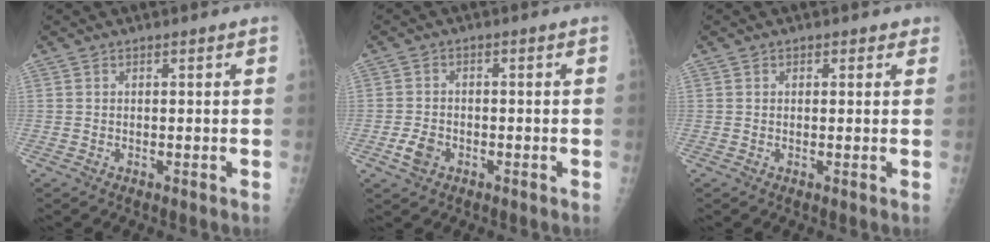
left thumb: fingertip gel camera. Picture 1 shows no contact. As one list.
[{"total": 3.6, "force": [-1.6, 2.5, 2.0], "torque": [-0.036, 0.007, -0.028]}, {"total": 1.4, "force": [0.8, 1.1, 0.3], "torque": [0.014, -0.002, 0.003]}]